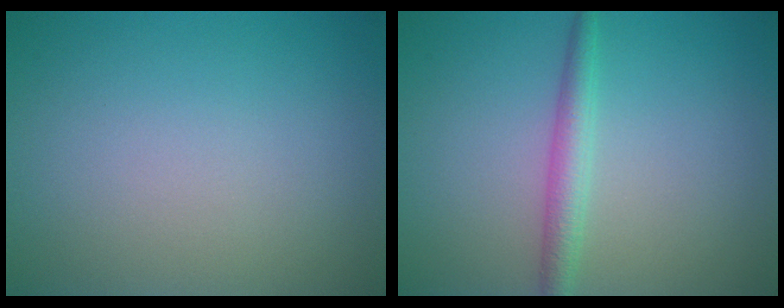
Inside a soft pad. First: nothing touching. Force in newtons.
{"total": 2.4, "press": 2.4, "slide": 0.0}